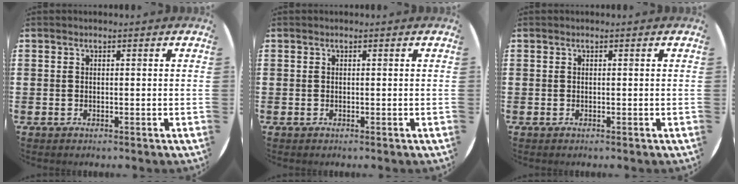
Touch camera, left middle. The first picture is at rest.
{"total": 0.0}
{"total": 0.0}